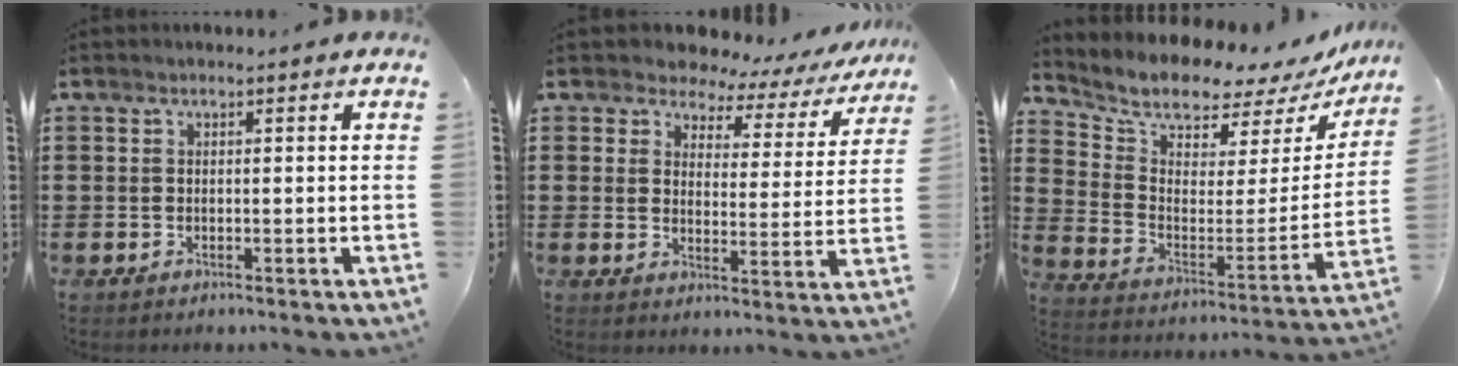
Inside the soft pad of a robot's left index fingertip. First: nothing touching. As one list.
[{"total": 4.1, "force": [3.5, 2.0, 0.7], "torque": [-0.032, -0.023, 0.055]}, {"total": 7.4, "force": [7.1, 1.7, 1.4], "torque": [-0.059, -0.068, 0.116]}]